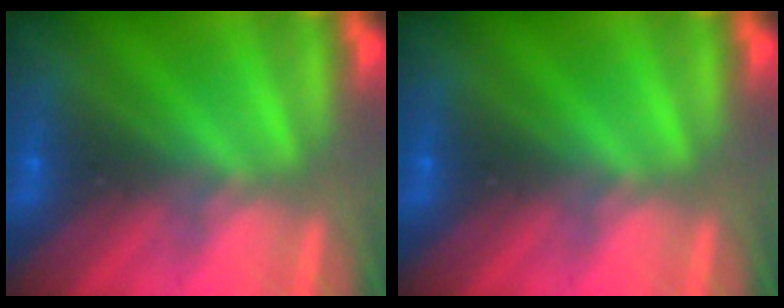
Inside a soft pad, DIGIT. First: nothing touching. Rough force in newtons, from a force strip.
{"total": 0.0}